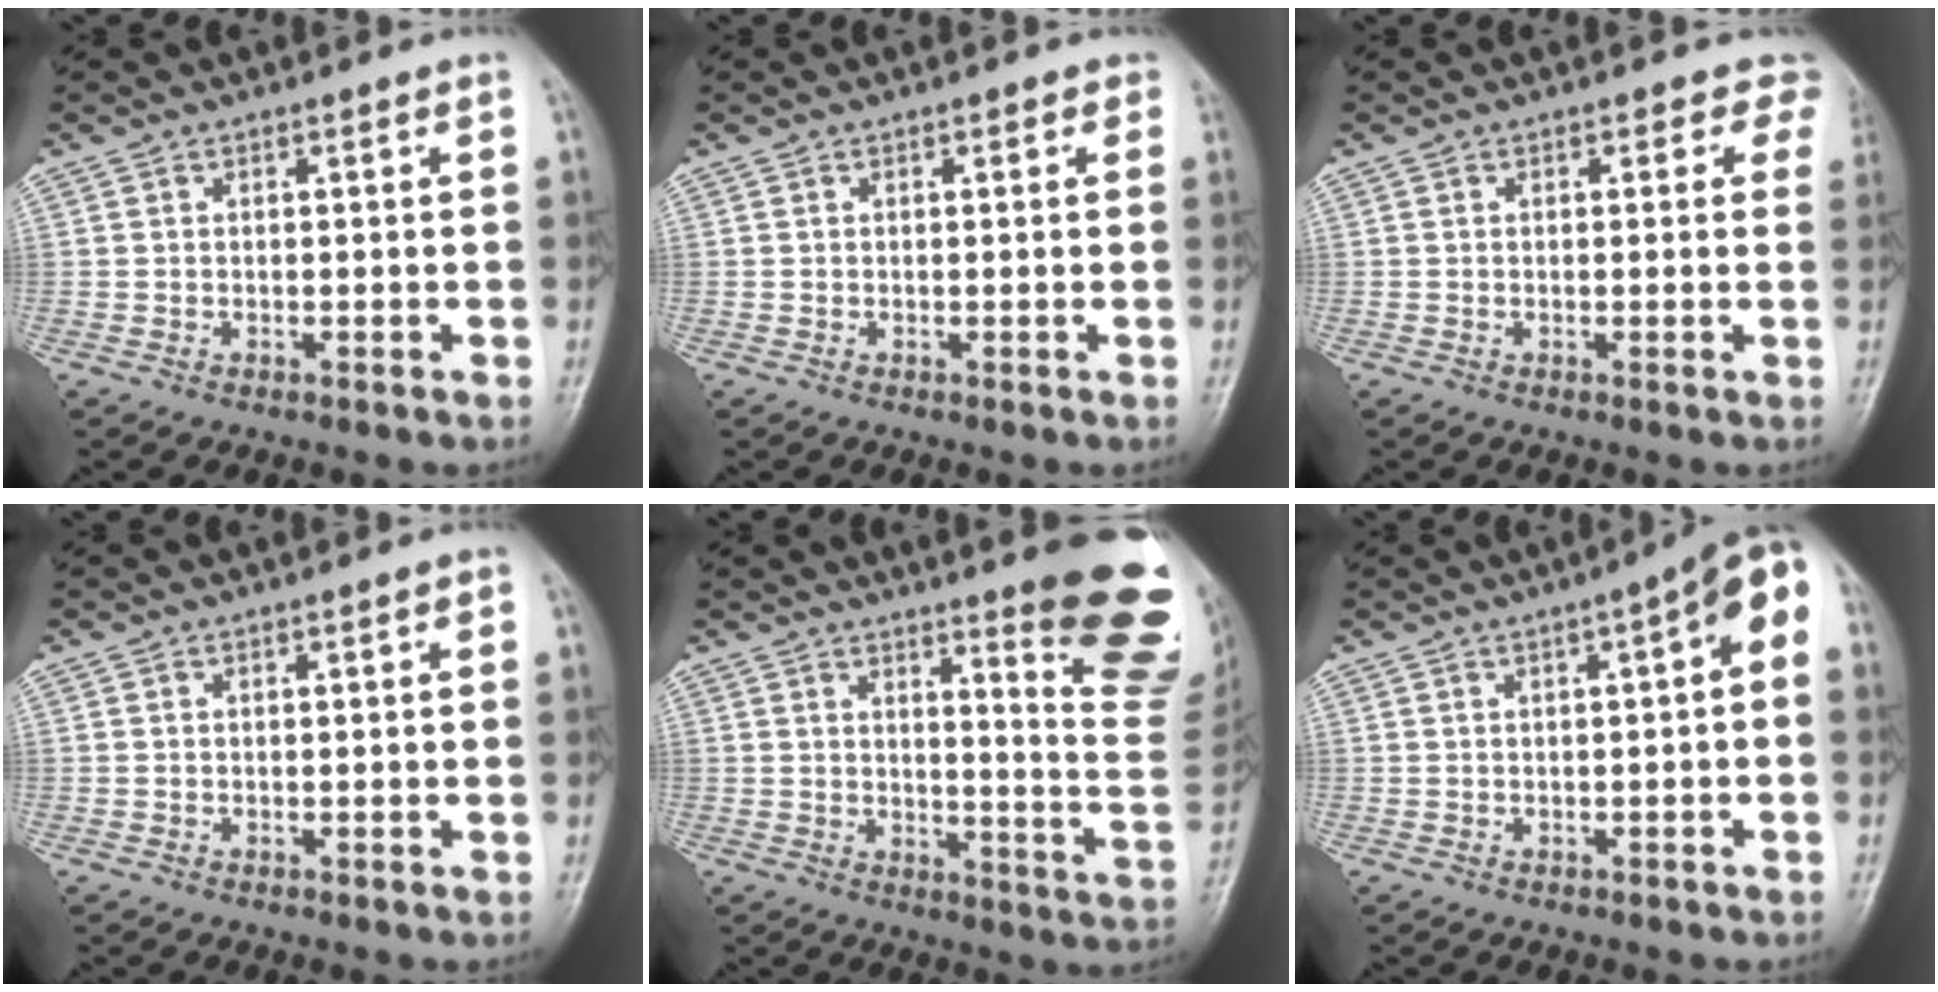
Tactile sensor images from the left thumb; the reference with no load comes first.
{"total": 1.1, "force": [0.5, 0.6, 0.8], "torque": [-0.003, 0.001, 0.002]}
{"total": 2.9, "force": [1.7, 2.0, 1.3], "torque": [0.019, -0.004, 0.002]}
{"total": 0.8, "force": [0.2, 0.2, 0.7], "torque": [-0.009, 0.002, 0.000]}
{"total": 18.5, "force": [11.5, 3.3, 14.0], "torque": [-0.136, -0.088, 0.139]}
{"total": 7.2, "force": [1.1, 2.0, 6.9], "torque": [-0.082, 0.028, 0.003]}